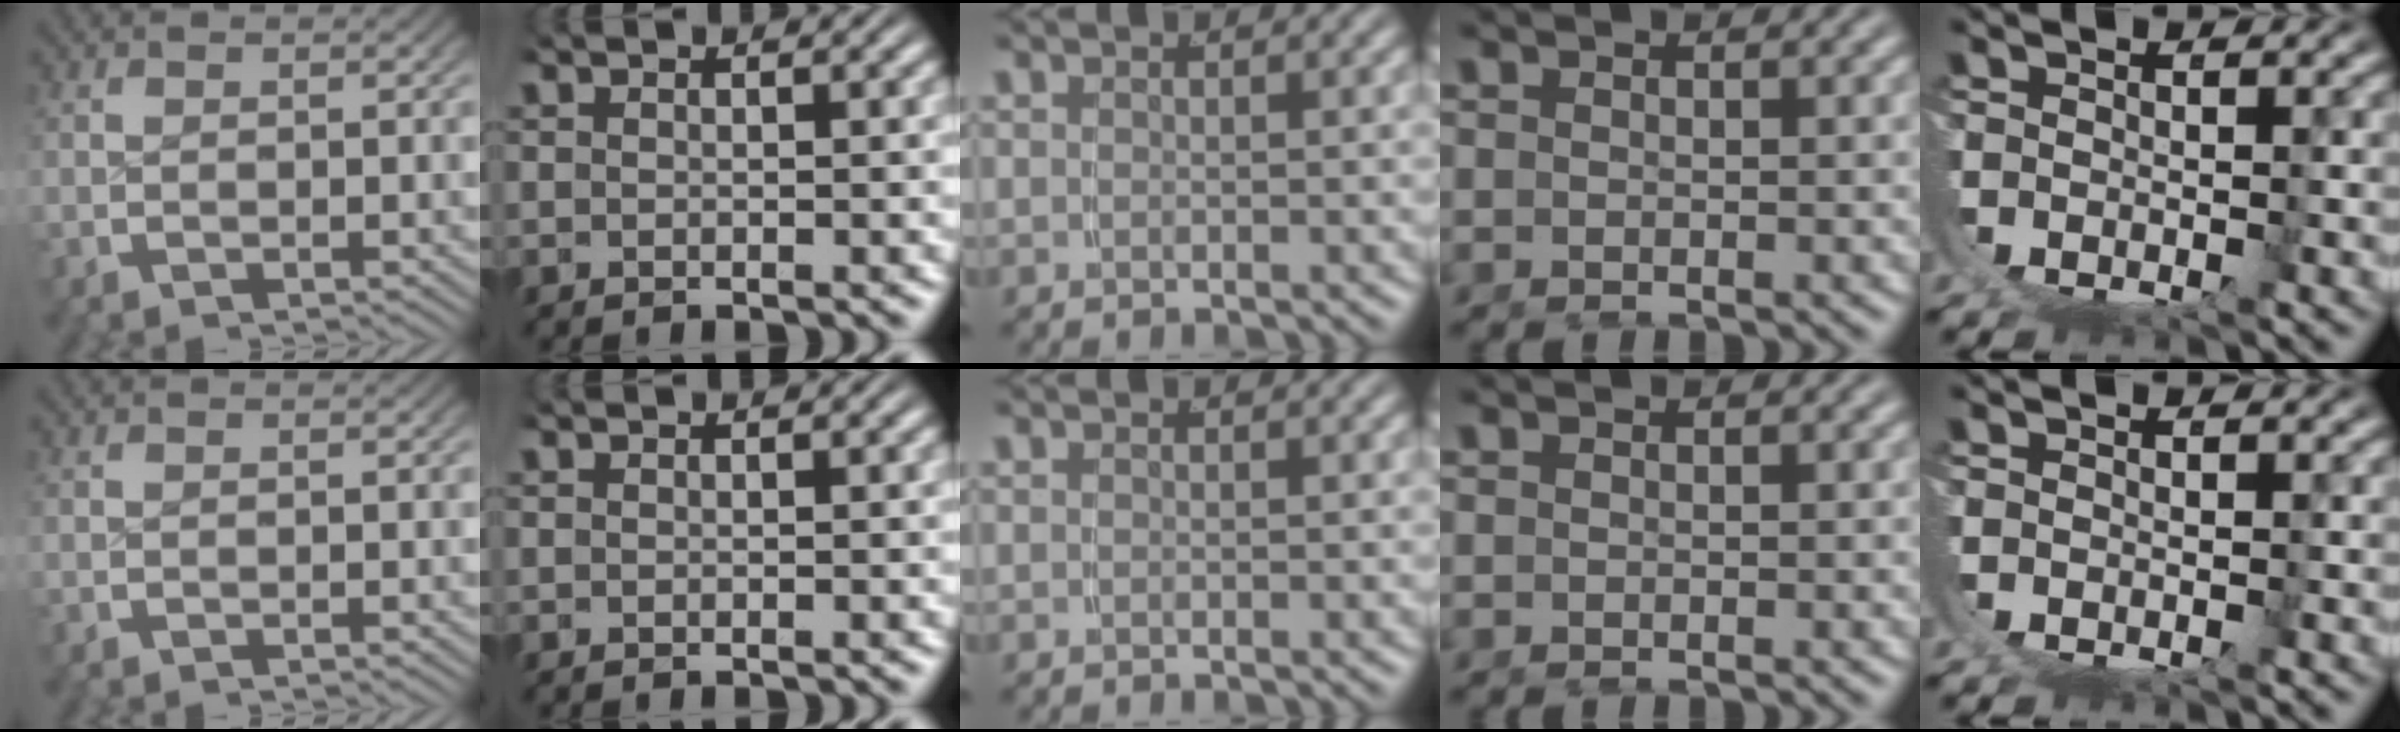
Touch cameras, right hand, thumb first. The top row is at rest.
{}